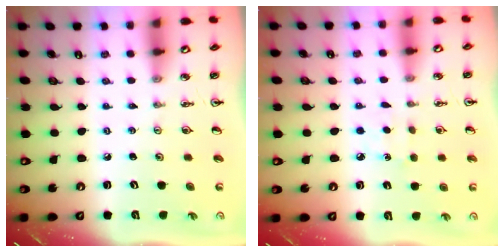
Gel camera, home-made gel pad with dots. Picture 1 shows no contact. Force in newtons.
{"total": 4.1, "press": 4.0, "slide": 0.6}